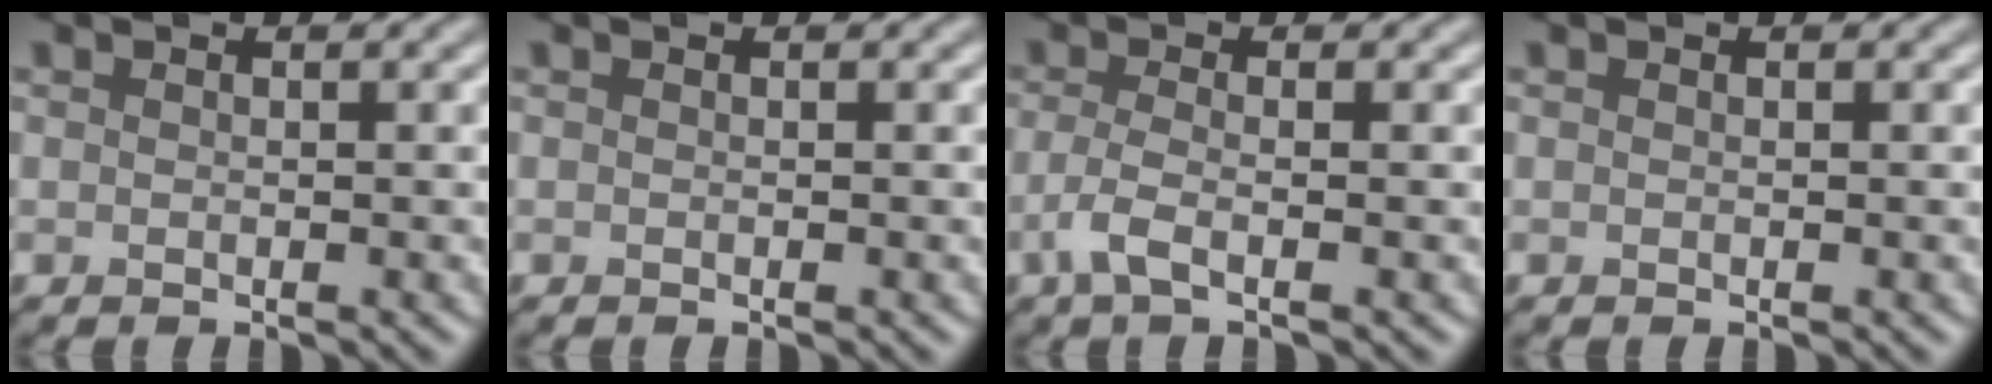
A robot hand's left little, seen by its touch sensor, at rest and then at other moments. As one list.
[{"total": 0.0}, {"total": 2.5, "force": [-1.0, 0.7, 2.2], "torque": [-0.051, -0.004, -0.027]}, {"total": 0.0}]